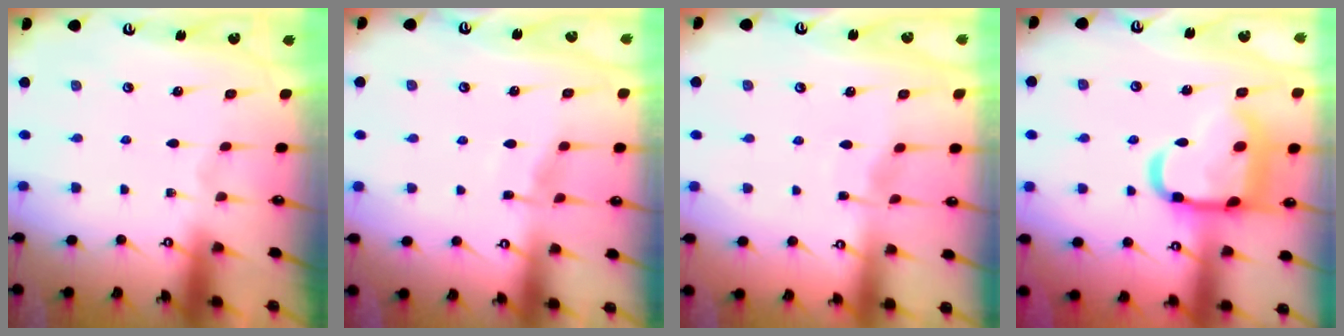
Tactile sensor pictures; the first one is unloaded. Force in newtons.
{"total": 5.3, "press": 5.3, "slide": 0.6}
{"total": 2.8, "press": 2.7, "slide": 0.5}
{"total": 18.9, "press": 18.8, "slide": 1.8}